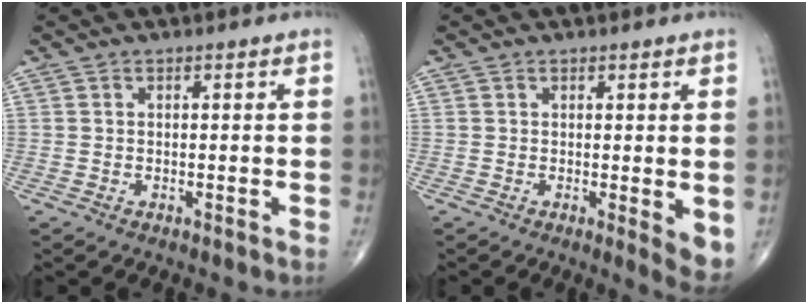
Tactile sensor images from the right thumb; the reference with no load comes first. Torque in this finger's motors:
{"motor_torque": [-0.15, 0.41, 0.03, -0.04, 0.00]}